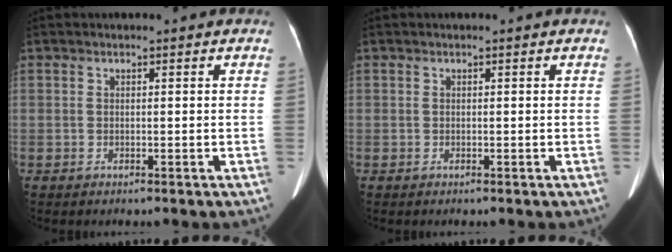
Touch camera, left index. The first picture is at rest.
{"total": 0.0}